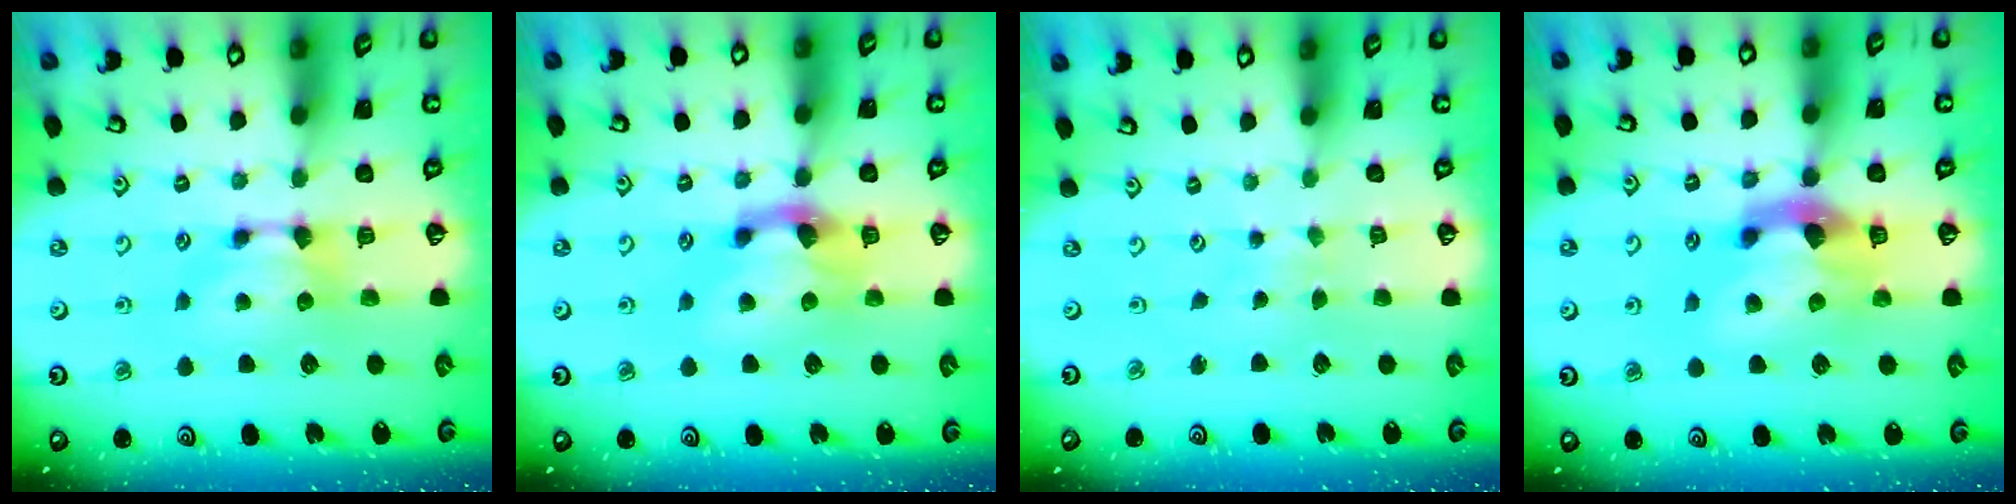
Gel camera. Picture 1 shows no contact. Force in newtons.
{"total": 2.6, "press": 1.9, "slide": 1.7}
{"total": 4.6, "press": 4.6, "slide": 0.1}
{"total": 5.1, "press": 4.8, "slide": 1.9}